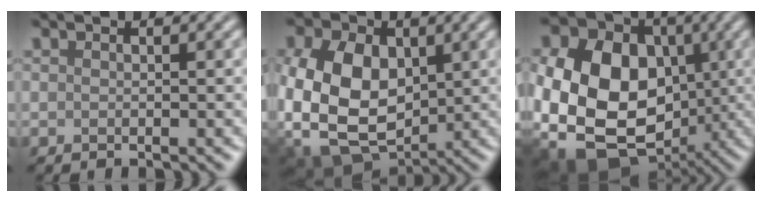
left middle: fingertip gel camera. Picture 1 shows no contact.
{"total": 12.3, "force": [0.0, 9.1, 8.2], "torque": [-0.166, -0.011, 0.001]}
{"total": 17.6, "force": [-1.8, 13.9, 10.6], "torque": [-0.206, -0.016, -0.060]}